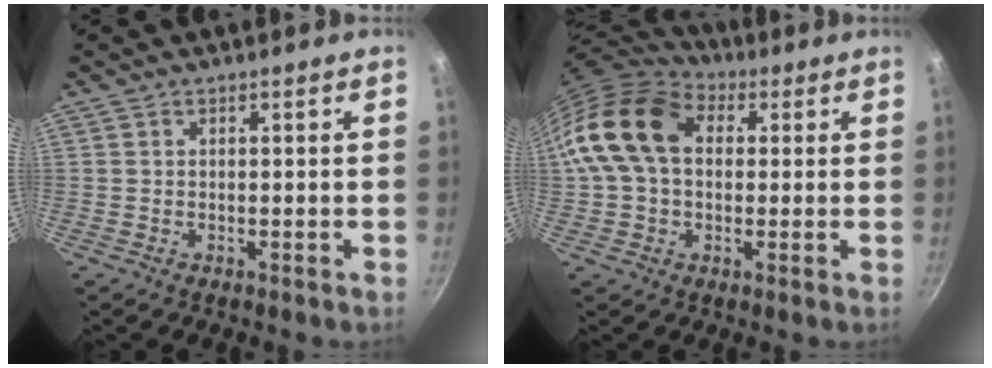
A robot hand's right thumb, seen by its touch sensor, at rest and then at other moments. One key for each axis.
{"total": 16.3, "fx": 2.5, "fy": 11.6, "fz": 11.2, "tx": -0.188, "ty": 0.029, "tz": 0.030}